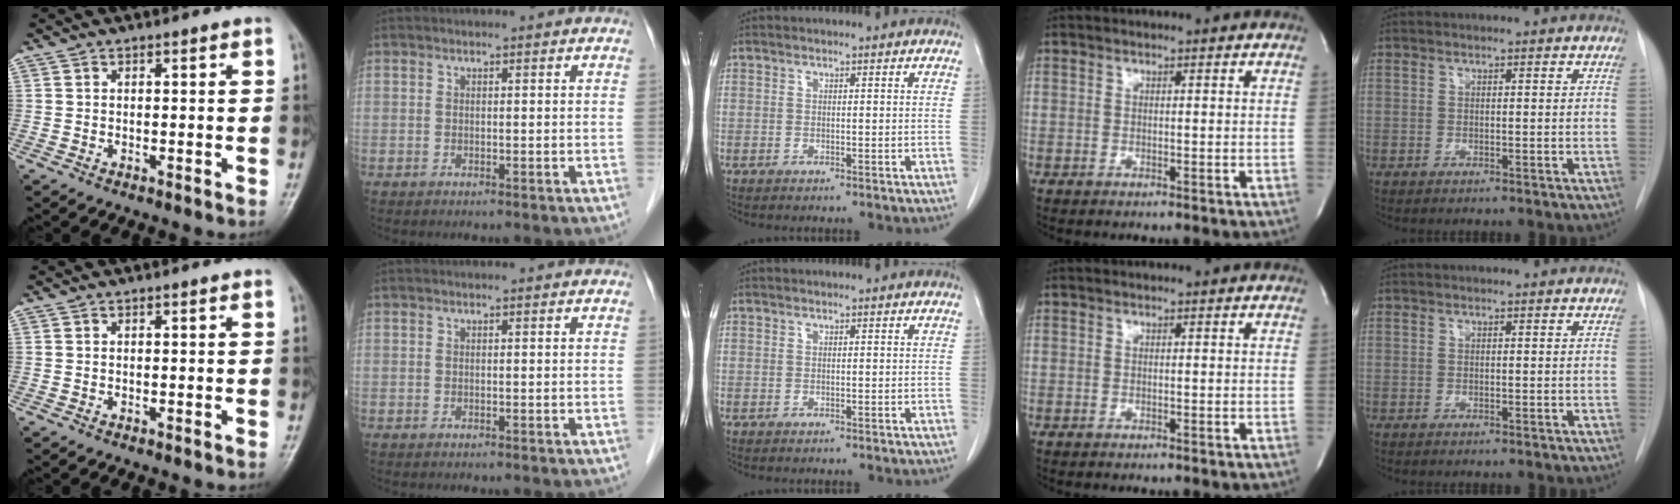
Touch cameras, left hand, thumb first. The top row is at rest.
{}